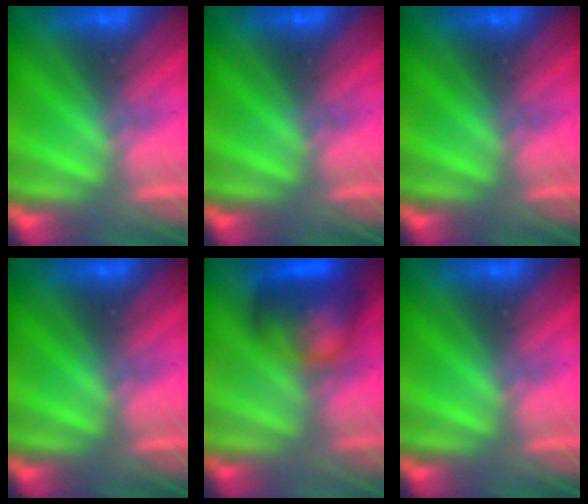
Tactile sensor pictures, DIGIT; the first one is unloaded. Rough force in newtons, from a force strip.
{"total": 0.0}
{"total": 0.0}
{"total": 0.0}
{"total": 8.9}
{"total": 0.0}